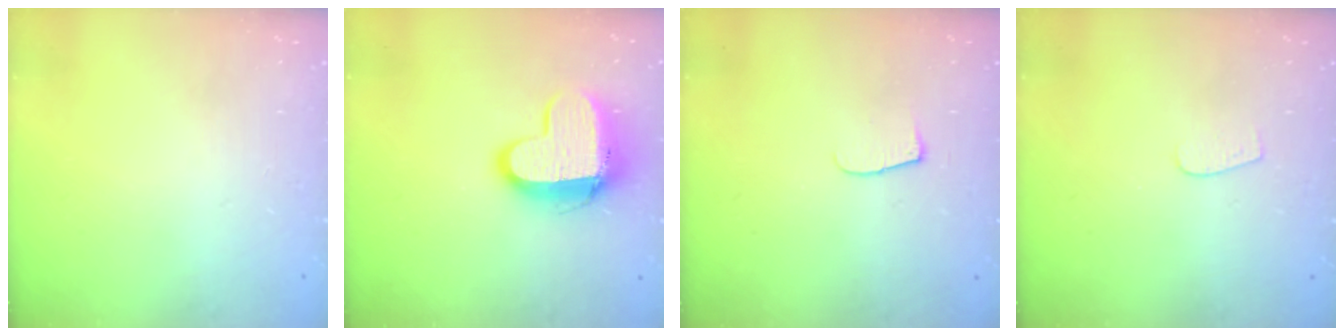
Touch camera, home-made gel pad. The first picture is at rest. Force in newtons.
{"total": 12.1, "press": 12.0, "slide": 0.9}
{"total": 5.3, "press": 5.2, "slide": 0.6}
{"total": 3.7, "press": 3.7, "slide": 0.3}